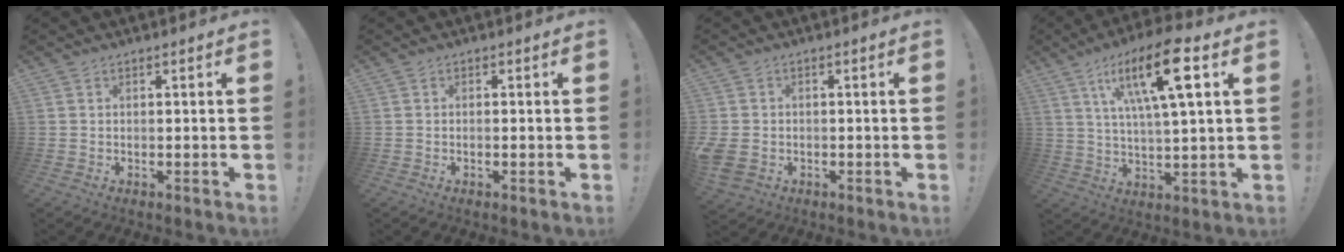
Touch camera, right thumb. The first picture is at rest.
{"total": 0.8, "force": [-0.5, -0.3, 0.5], "torque": [-0.009, -0.002, -0.009]}
{"total": 4.3, "force": [-0.9, 3.6, 2.2], "torque": [-0.065, 0.002, -0.012]}
{"total": 17.2, "force": [7.1, 3.9, 15.1], "torque": [-0.251, -0.018, 0.102]}